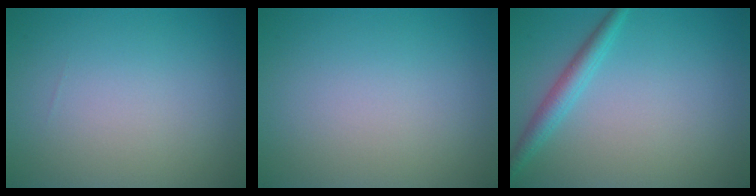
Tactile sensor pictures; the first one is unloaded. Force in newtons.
{"total": 0.0}
{"total": 2.3, "press": 2.3, "slide": 0.1}